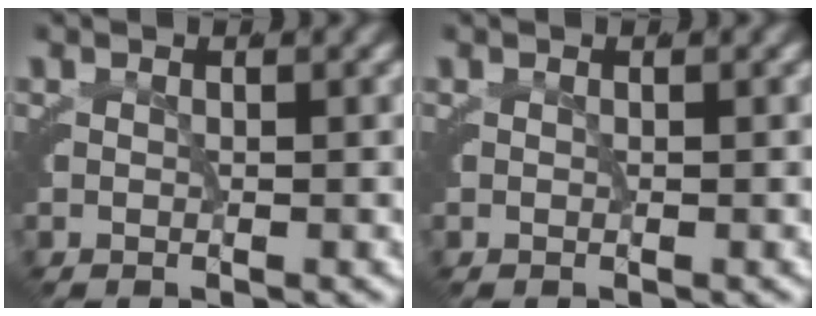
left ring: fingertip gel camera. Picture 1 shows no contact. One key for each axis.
{"total": 0.0}